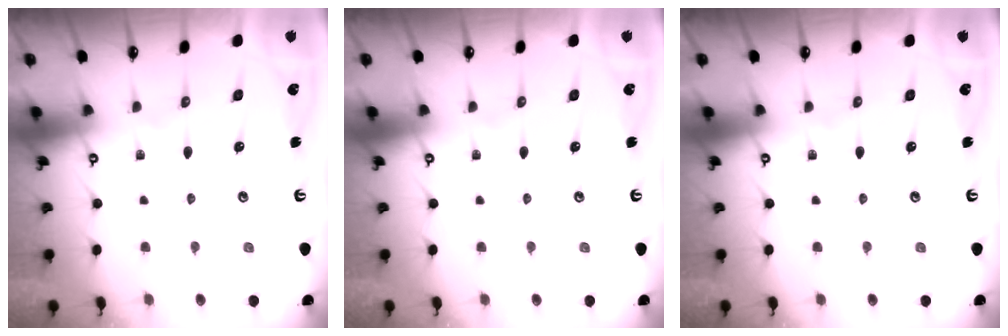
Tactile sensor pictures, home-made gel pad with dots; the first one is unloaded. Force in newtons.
{"total": 0.0}
{"total": 0.0}